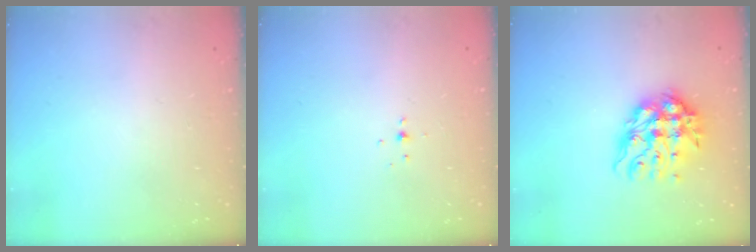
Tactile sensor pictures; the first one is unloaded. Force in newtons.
{"total": 3.2, "press": 3.1, "slide": 0.8}
{"total": 11.6, "press": 11.5, "slide": 1.5}